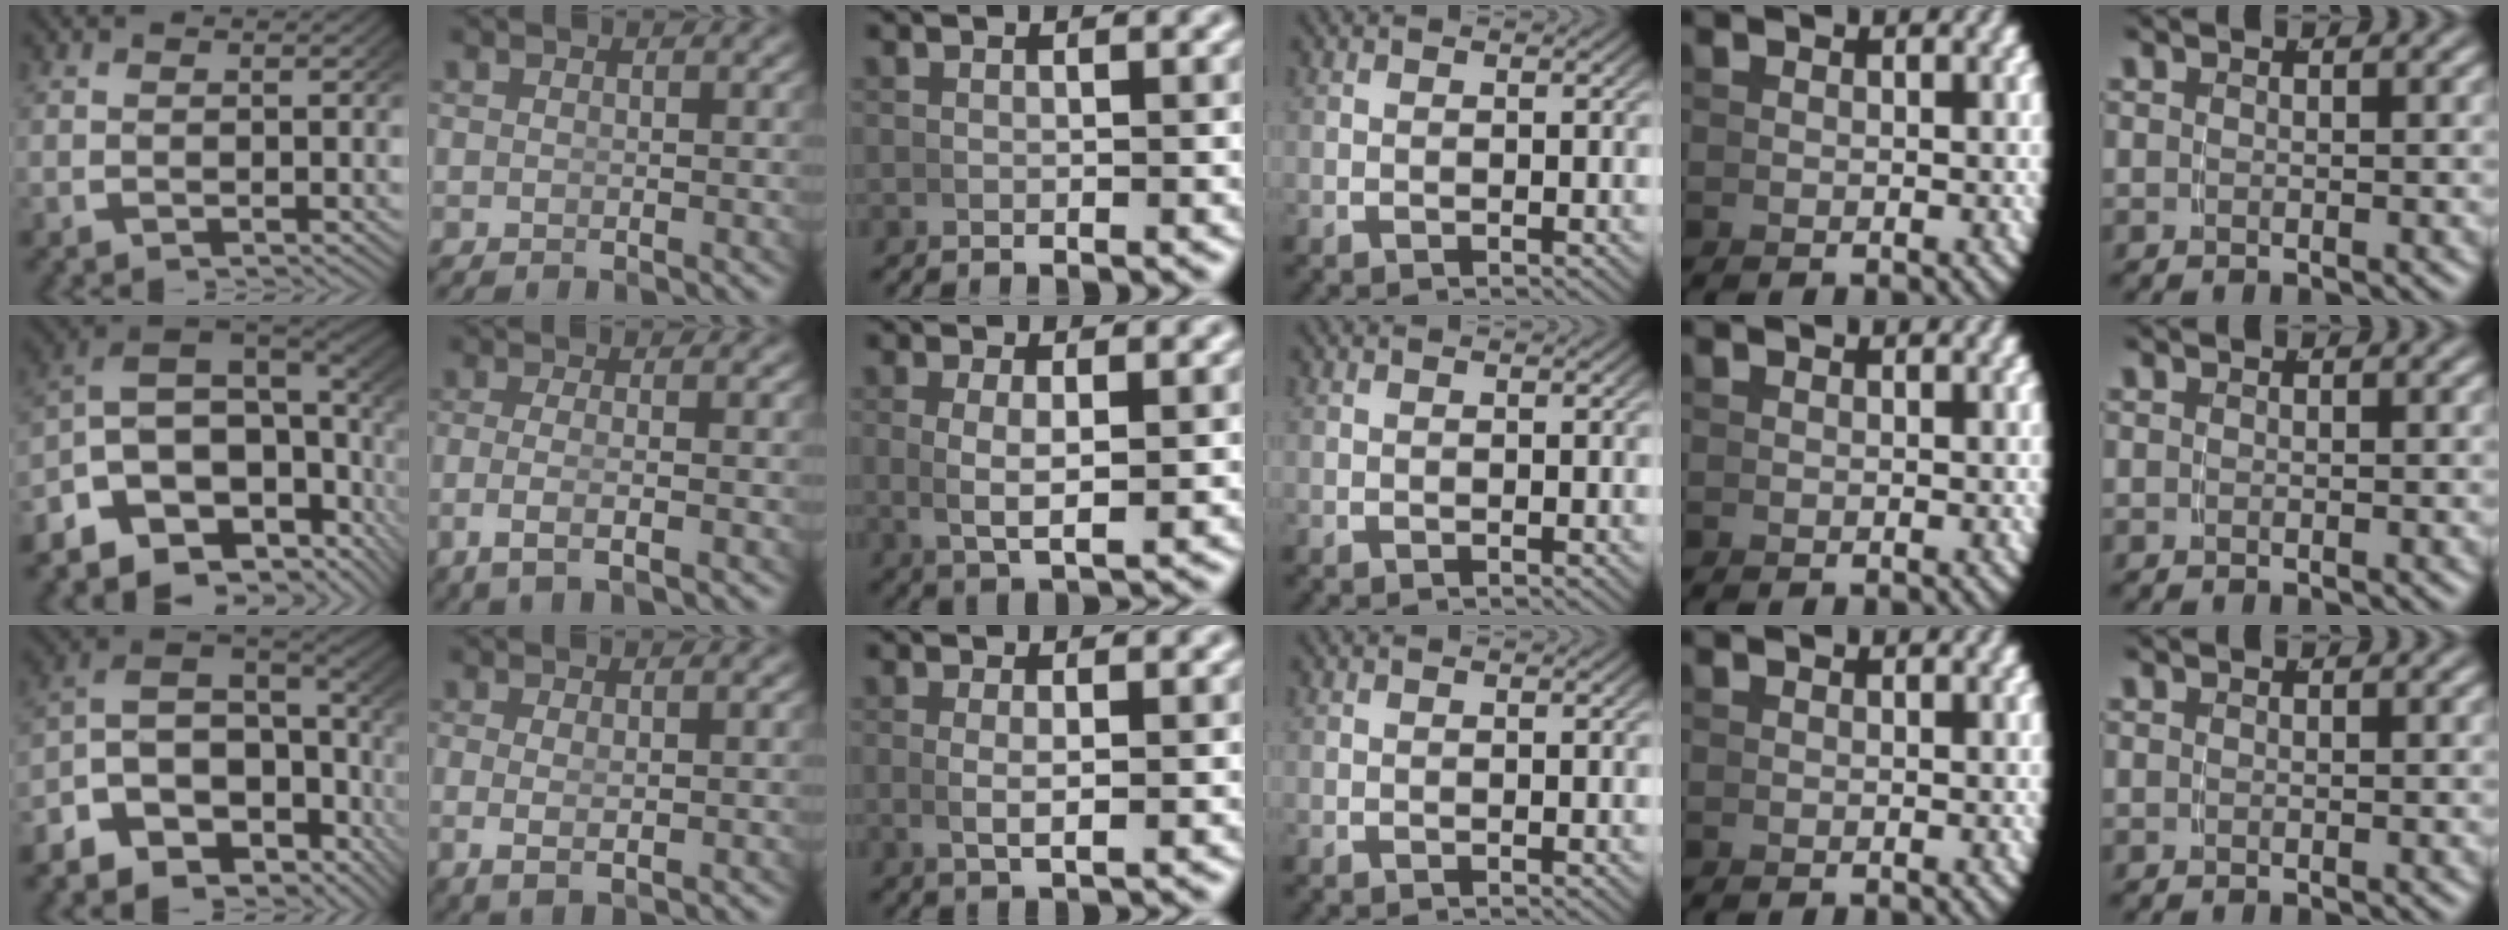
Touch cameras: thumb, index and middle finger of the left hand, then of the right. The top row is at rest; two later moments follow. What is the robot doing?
{"motion": "lift_and_place", "object": "hoodie"}